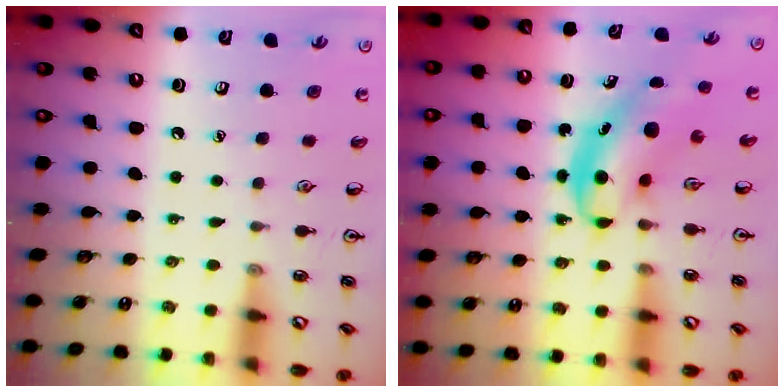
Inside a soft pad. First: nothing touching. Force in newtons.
{"total": 6.7, "press": 6.6, "slide": 1.3}